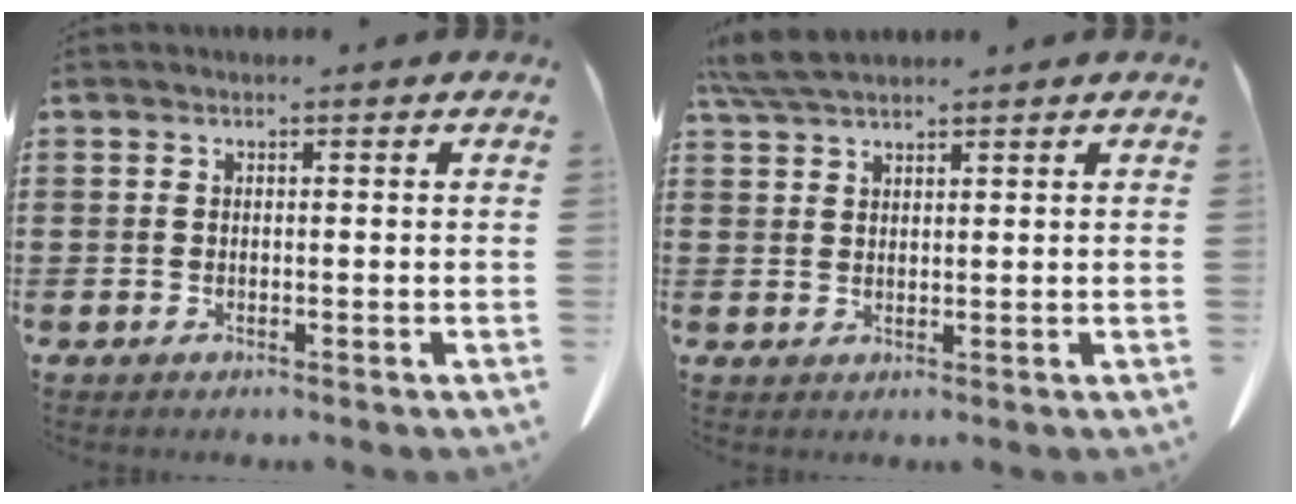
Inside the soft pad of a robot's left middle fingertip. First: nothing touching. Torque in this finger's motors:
{"motor_torque": [1.12, 1.02, 0.10, 0.03]}